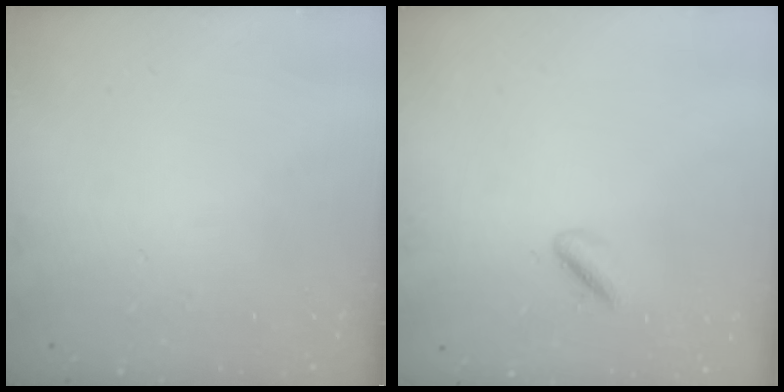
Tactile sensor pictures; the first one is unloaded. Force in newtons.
{"total": 1.6, "press": 1.5, "slide": 0.5}